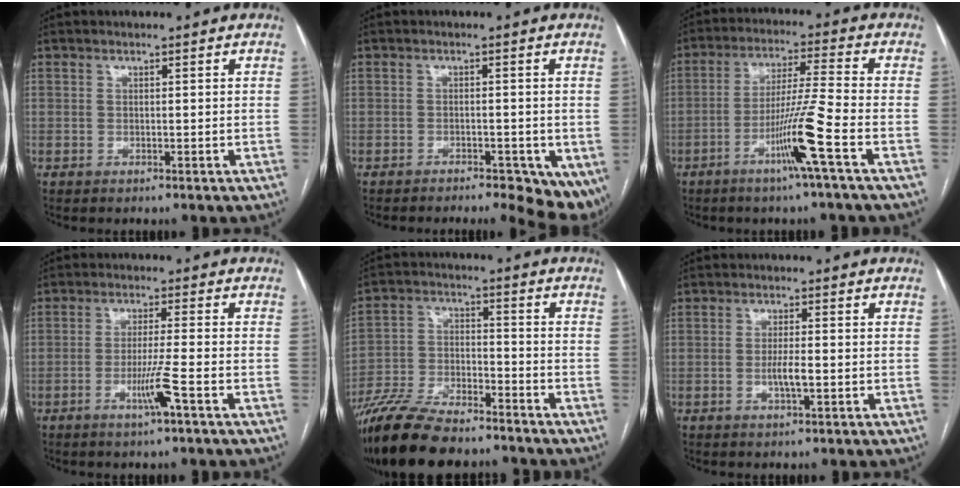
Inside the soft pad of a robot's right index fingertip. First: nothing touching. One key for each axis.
{"total": 10.8, "fx": -7.2, "fy": 5.1, "fz": 6.3, "tx": -0.083, "ty": -0.015, "tz": -0.088}
{"total": 9.3, "fx": -4.3, "fy": -1.9, "fz": 8.0, "tx": -0.150, "ty": -0.007, "tz": -0.084}
{"total": 5.0, "fx": -2.3, "fy": -0.9, "fz": 4.4, "tx": -0.081, "ty": -0.011, "tz": -0.043}
{"total": 13.2, "fx": -11.3, "fy": 3.8, "fz": 5.6, "tx": -0.108, "ty": -0.009, "tz": -0.200}
{"total": 2.7, "fx": -0.7, "fy": 0.2, "fz": 2.7, "tx": -0.054, "ty": -0.003, "tz": -0.011}